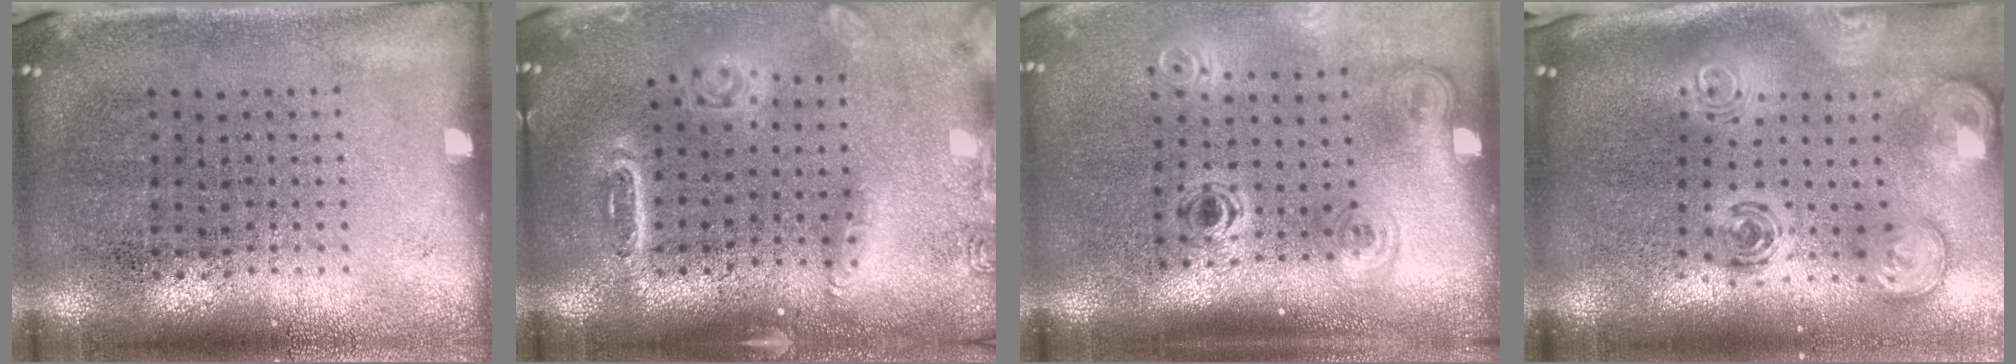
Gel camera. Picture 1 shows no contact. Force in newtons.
{"total": 1.5, "press": 1.5, "slide": 0.2}
{"total": 2.0, "press": 1.3, "slide": 1.5}
{"total": 2.8, "press": 2.0, "slide": 2.0}